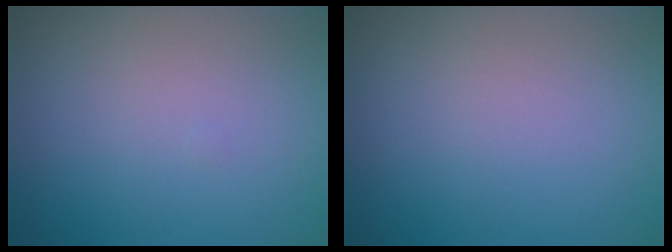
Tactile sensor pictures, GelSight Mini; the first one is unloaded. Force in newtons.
{"total": 0.0}